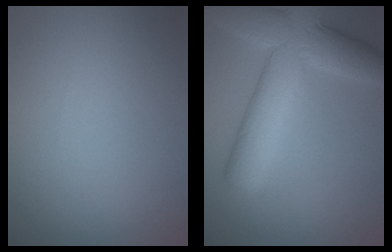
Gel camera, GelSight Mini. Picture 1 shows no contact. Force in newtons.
{"total": 8.9, "press": 8.9, "slide": 0.4}